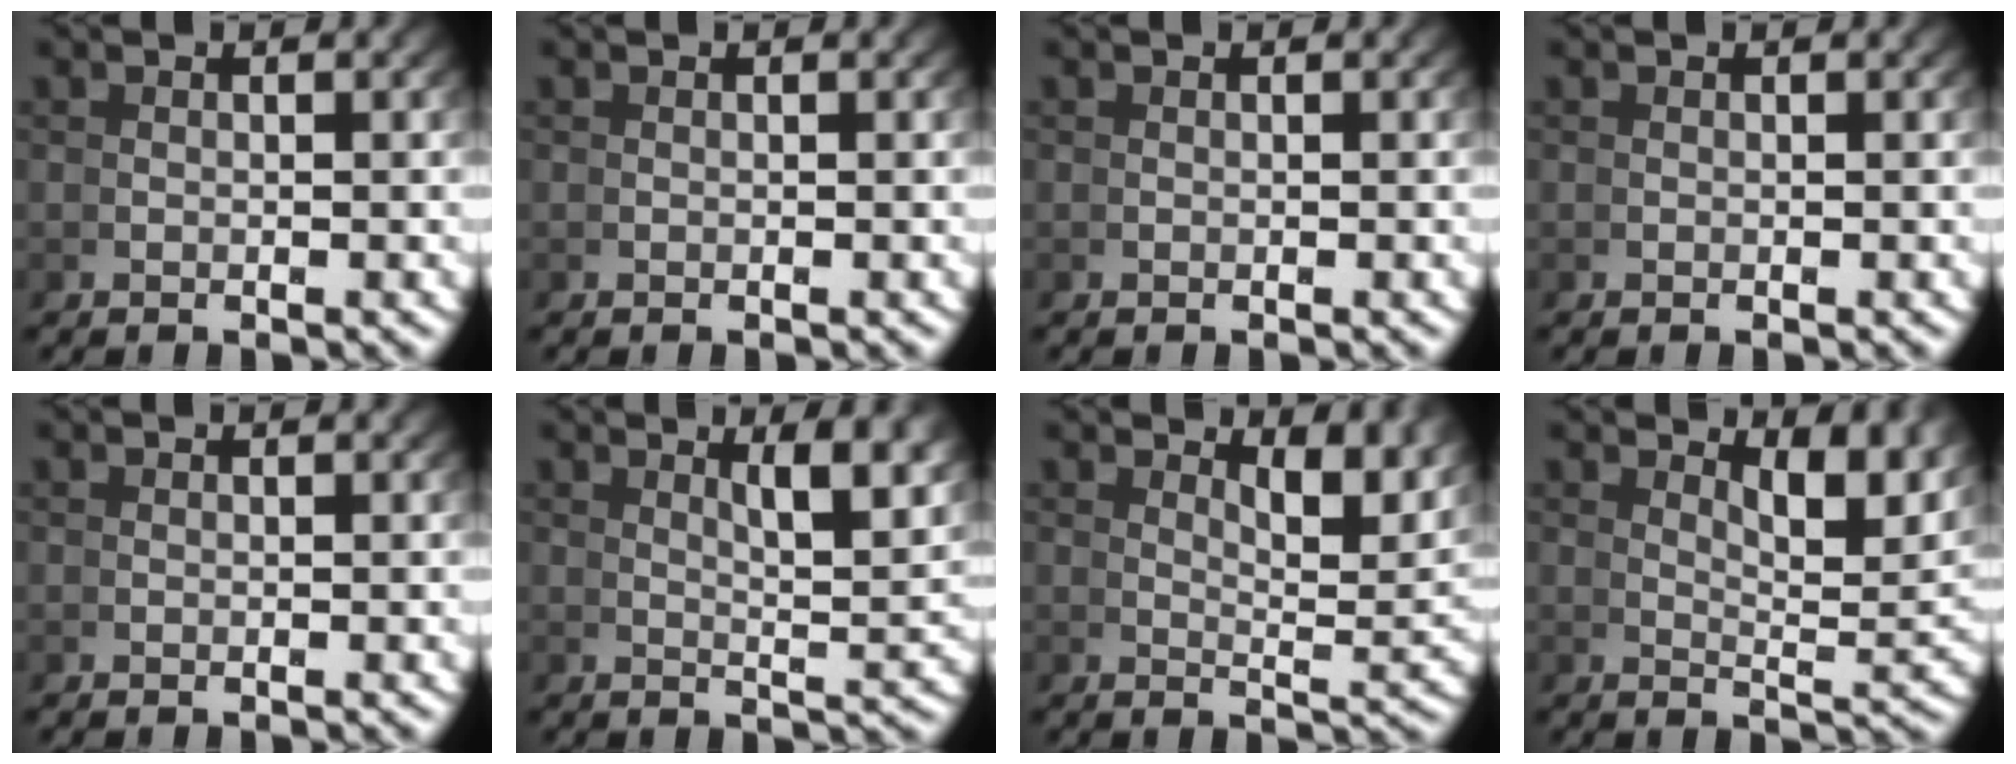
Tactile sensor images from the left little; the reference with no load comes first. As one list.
[{"total": 0.0}, {"total": 0.0}, {"total": 0.0}, {"total": 0.0}, {"total": 4.2, "force": [2.4, -0.1, 3.4], "torque": [-0.044, -0.008, 0.045]}, {"total": 4.7, "force": [3.3, 0.3, 3.3], "torque": [-0.038, -0.010, 0.057]}, {"total": 5.2, "force": [3.5, 0.5, 3.9], "torque": [-0.046, -0.010, 0.059]}]